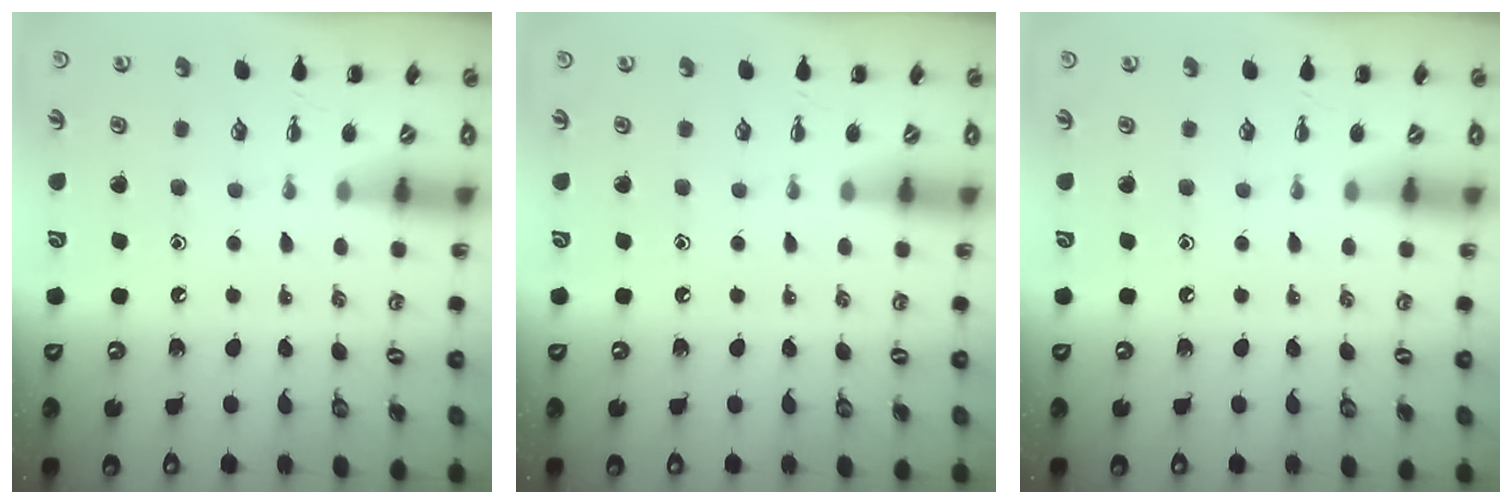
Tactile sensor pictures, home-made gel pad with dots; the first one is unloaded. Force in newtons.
{"total": 0.0}
{"total": 0.0}